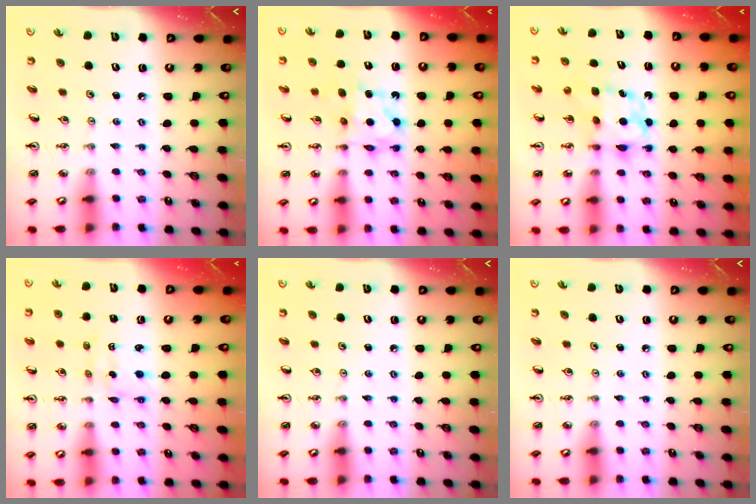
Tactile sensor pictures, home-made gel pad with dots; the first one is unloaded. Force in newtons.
{"total": 8.6, "press": 8.6, "slide": 0.4}
{"total": 6.2, "press": 6.2, "slide": 0.2}
{"total": 2.3, "press": 2.3, "slide": 0.1}
{"total": 0.0}
{"total": 0.0}